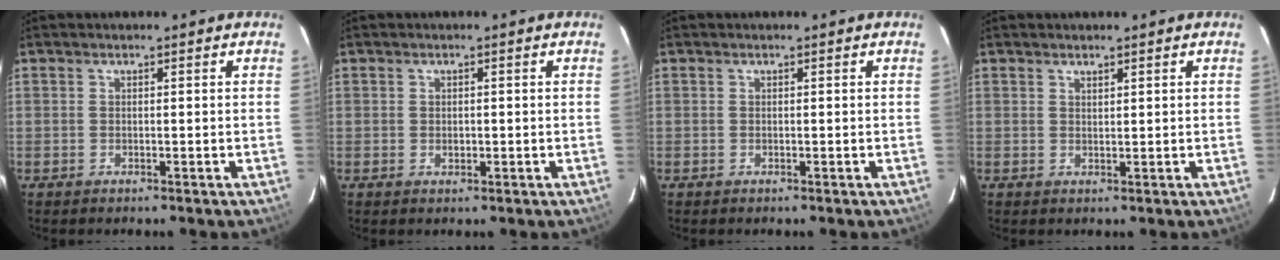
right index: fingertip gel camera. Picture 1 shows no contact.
{"total": 1.3, "force": [-0.1, 1.1, 0.6], "torque": [-0.008, 0.001, -0.001]}
{"total": 0.0}
{"total": 1.0, "force": [0.9, 0.3, 0.4], "torque": [-0.005, 0.001, 0.017]}